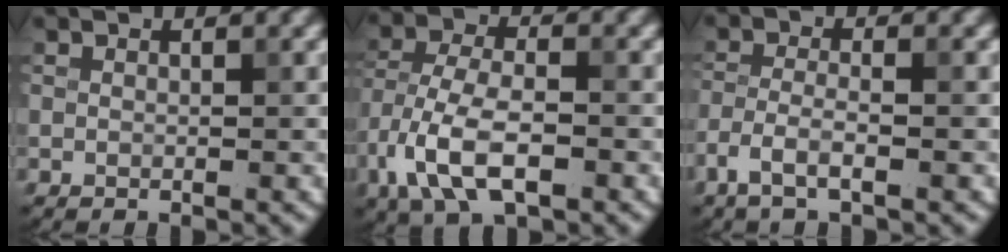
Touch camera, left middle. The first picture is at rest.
{"total": 7.7, "force": [-3.7, 3.7, 5.6], "torque": [-0.117, 0.001, -0.078]}
{"total": 2.7, "force": [-1.7, 0.7, 2.1], "torque": [-0.046, 0.002, -0.042]}